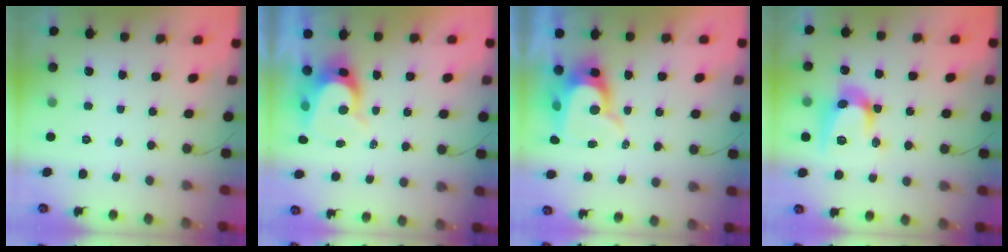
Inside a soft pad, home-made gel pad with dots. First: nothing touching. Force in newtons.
{"total": 7.7, "press": 7.7, "slide": 0.4}
{"total": 13.3, "press": 13.3, "slide": 0.7}
{"total": 14.4, "press": 14.3, "slide": 0.7}